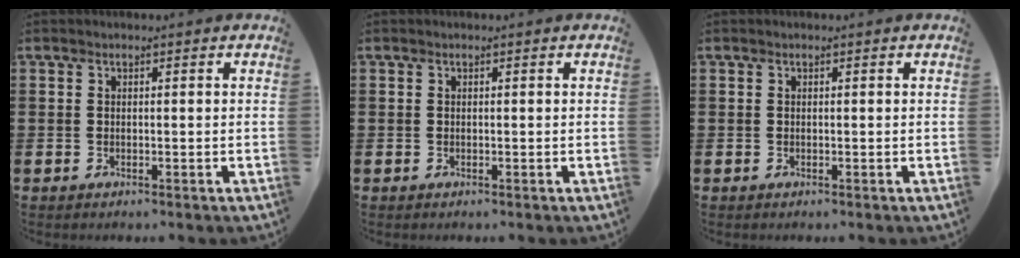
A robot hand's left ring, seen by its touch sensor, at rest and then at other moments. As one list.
[{"total": 0.0}, {"total": 0.0}]